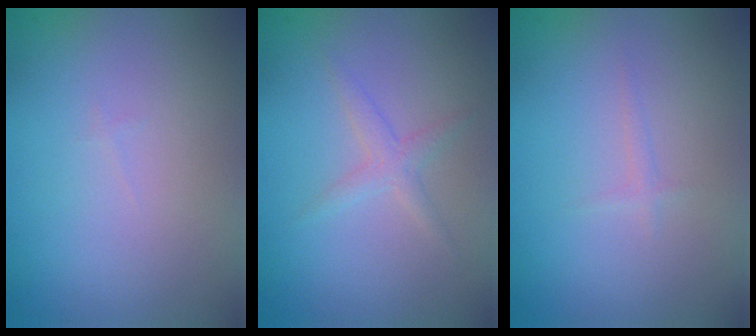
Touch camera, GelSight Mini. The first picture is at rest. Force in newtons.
{"total": 1.5, "press": 1.5, "slide": 0.1}
{"total": 0.7, "press": 0.6, "slide": 0.1}